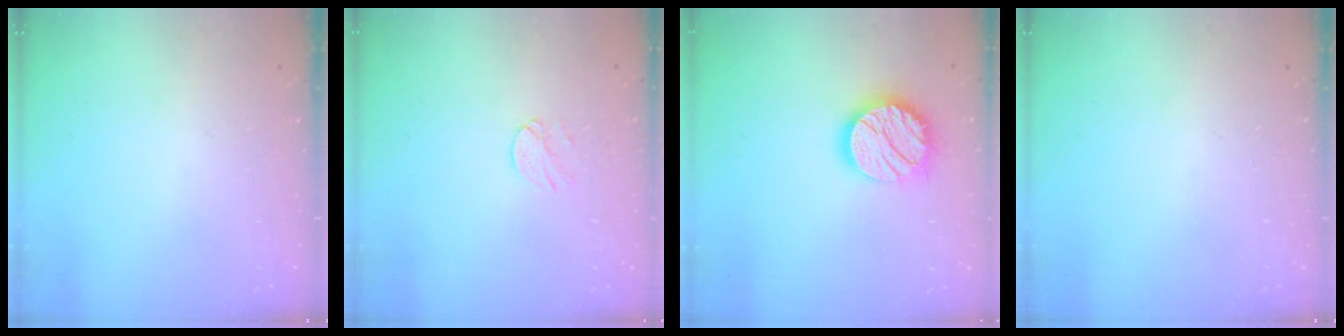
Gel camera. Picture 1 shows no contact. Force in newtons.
{"total": 5.8, "press": 5.8, "slide": 0.4}
{"total": 15.7, "press": 15.7, "slide": 1.0}
{"total": 0.0}